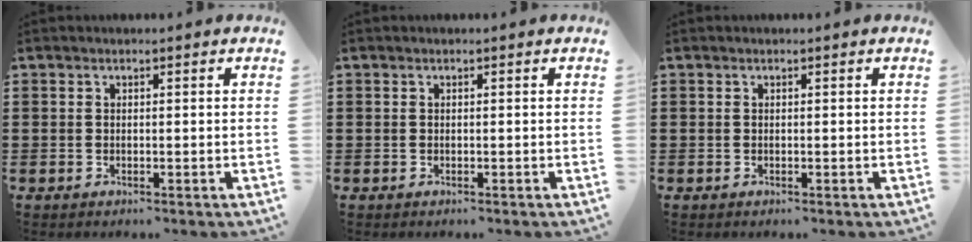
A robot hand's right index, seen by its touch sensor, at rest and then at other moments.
{"total": 0.0}
{"total": 0.0}